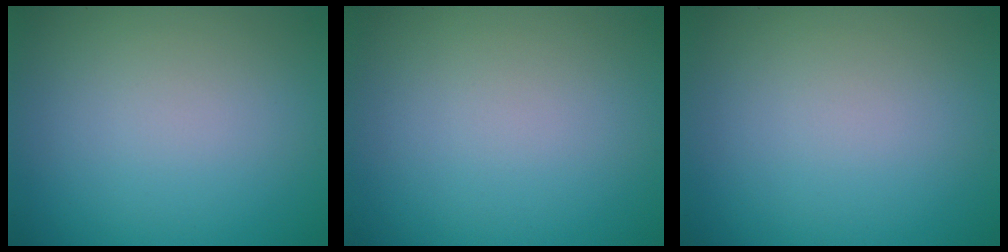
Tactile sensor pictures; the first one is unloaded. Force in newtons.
{"total": 0.0}
{"total": 0.0}